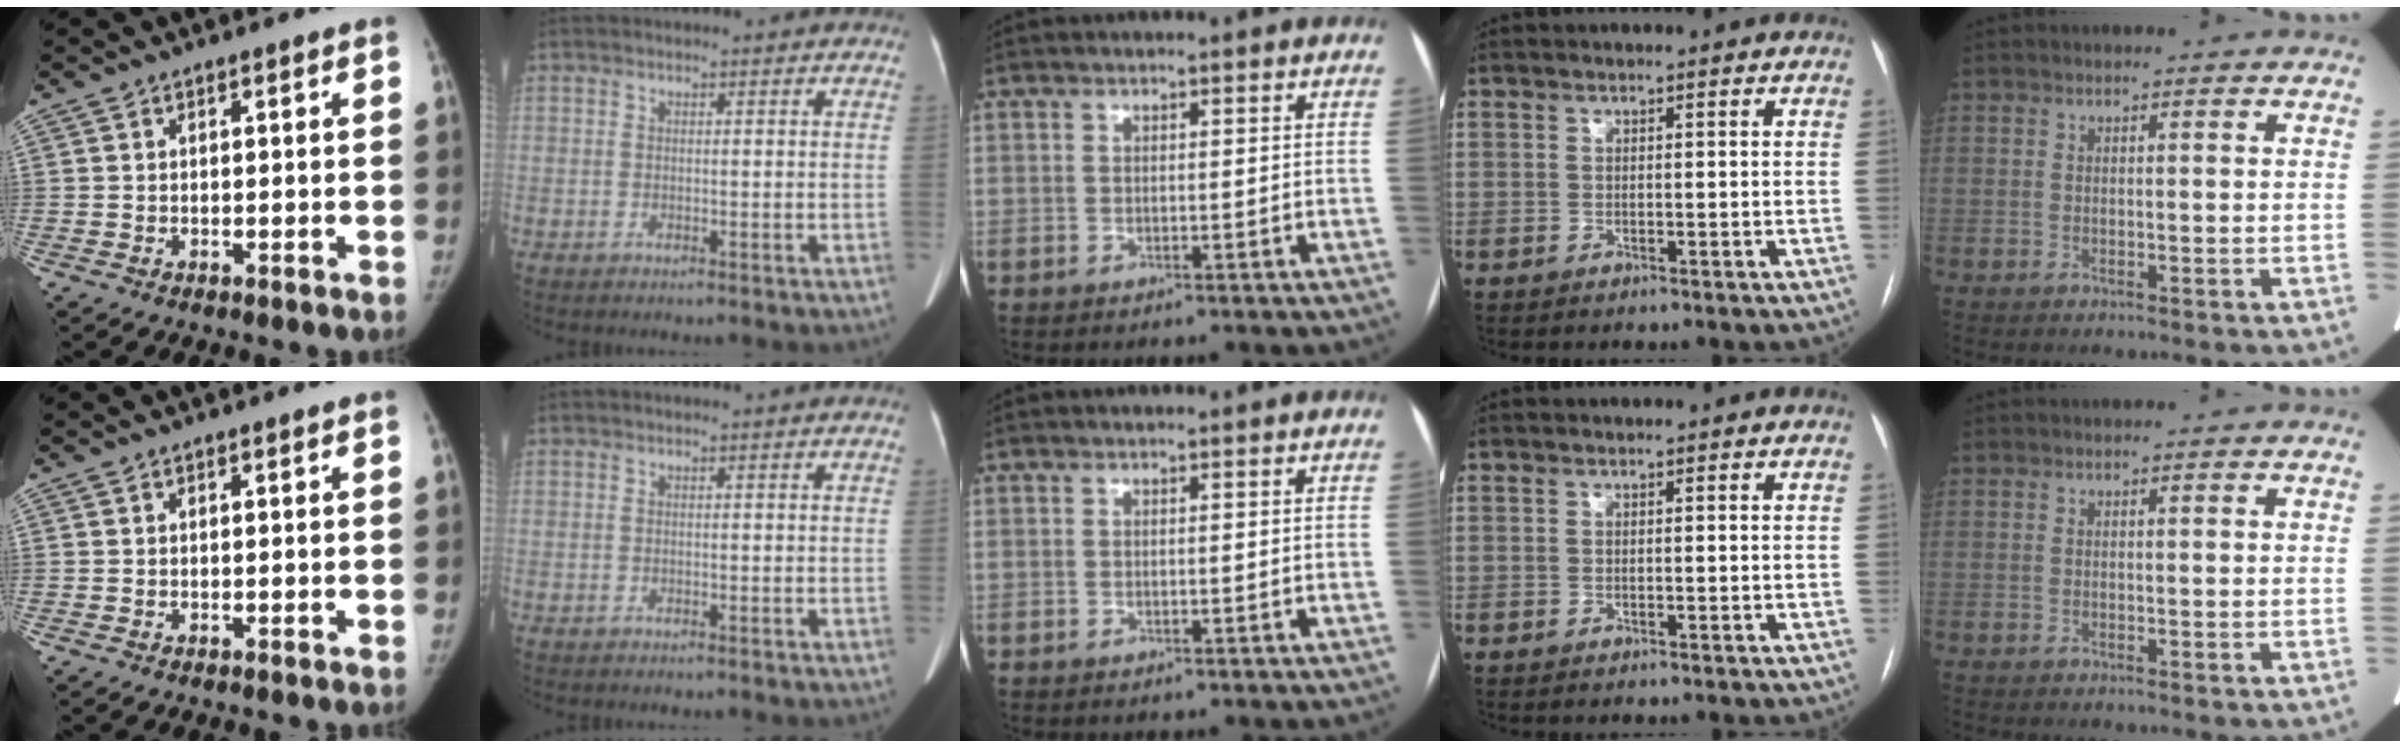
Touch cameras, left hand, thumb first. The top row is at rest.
{}